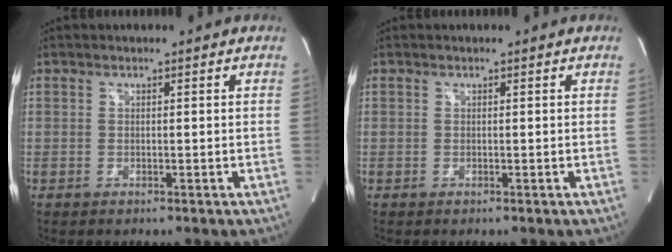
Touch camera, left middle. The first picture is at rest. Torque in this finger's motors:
{"motor_torque": [0.17, -0.13, 0.08, 0.01]}